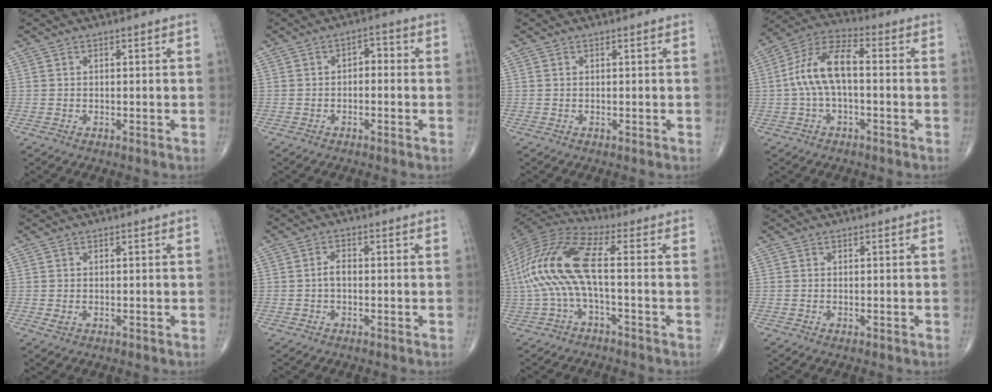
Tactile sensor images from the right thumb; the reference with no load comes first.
{"total": 2.6, "force": [-0.3, 1.6, 2.0], "torque": [-0.016, 0.016, -0.015]}
{"total": 0.0}
{"total": 11.2, "force": [-0.2, 5.1, 9.9], "torque": [-0.203, 0.040, -0.011]}
{"total": 1.0, "force": [-0.1, 0.6, 0.8], "torque": [-0.016, 0.001, 0.003]}
{"total": 1.9, "force": [-0.3, 1.0, 1.5], "torque": [-0.025, 0.005, -0.009]}
{"total": 15.2, "force": [-0.8, 4.4, 14.5], "torque": [-0.333, 0.045, -0.023]}
{"total": 0.0}